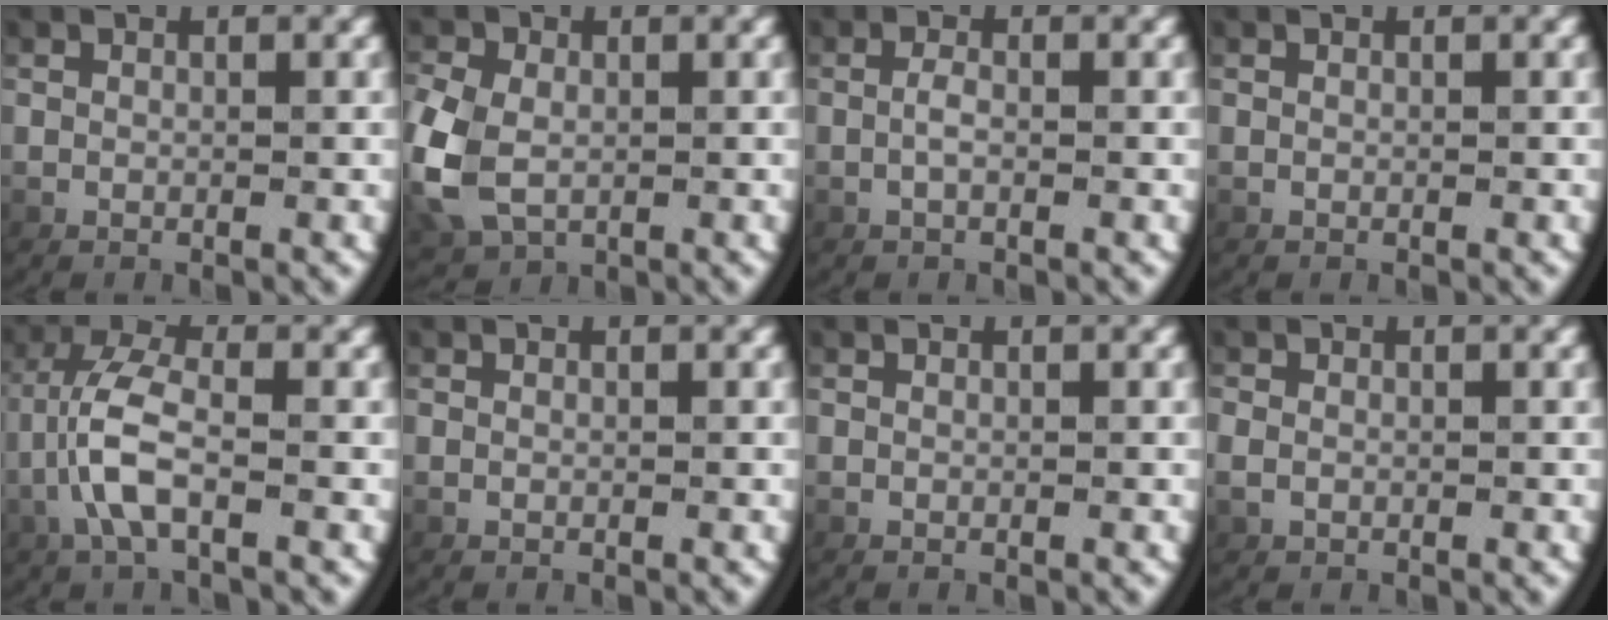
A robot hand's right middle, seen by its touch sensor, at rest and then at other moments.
{"total": 4.3, "force": [-0.3, 3.4, 2.6], "torque": [-0.081, -0.015, 0.012]}
{"total": 0.9, "force": [-0.3, -0.3, 0.8], "torque": [-0.025, -0.001, -0.003]}
{"total": 0.0}
{"total": 4.2, "force": [0.1, 1.2, 4.0], "torque": [-0.095, -0.006, 0.008]}
{"total": 0.0}
{"total": 0.0}
{"total": 0.7, "force": [-0.1, 0.6, 0.4], "torque": [-0.019, 0.001, 0.004]}